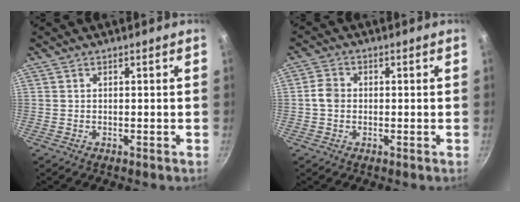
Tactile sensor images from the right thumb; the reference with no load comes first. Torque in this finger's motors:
{"motor_torque": [0.35, 0.98, 0.49, -0.91, 0.02]}